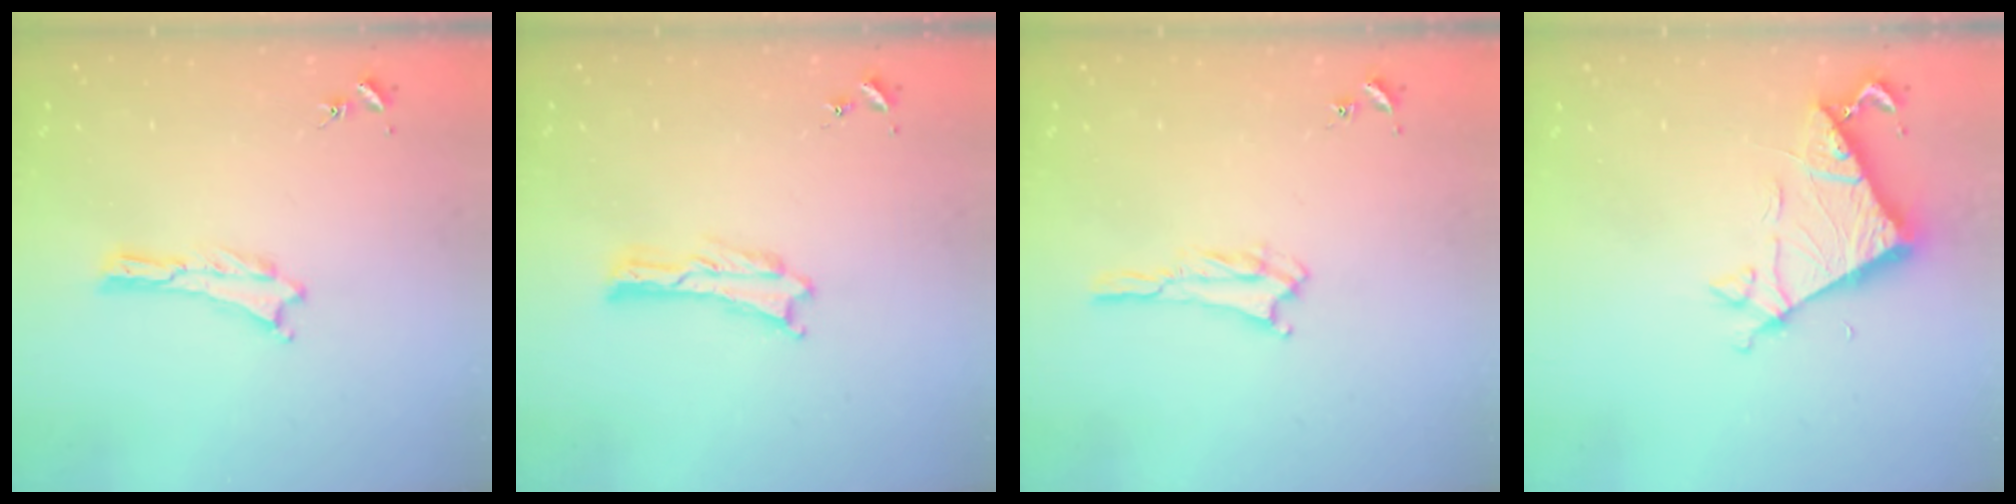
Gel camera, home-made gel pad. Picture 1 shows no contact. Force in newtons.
{"total": 0.0}
{"total": 2.3, "press": 2.2, "slide": 0.4}
{"total": 6.7, "press": 6.7, "slide": 0.6}